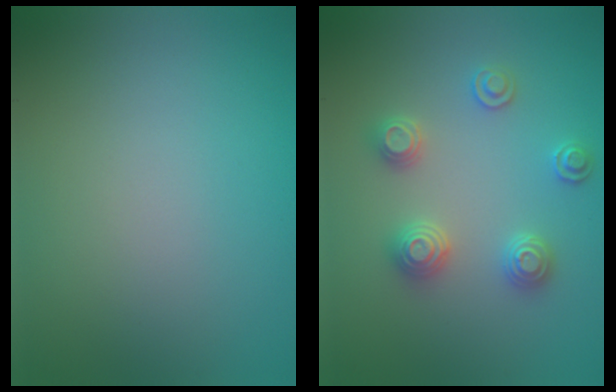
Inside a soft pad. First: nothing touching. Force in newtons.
{"total": 2.9, "press": 2.8, "slide": 0.3}